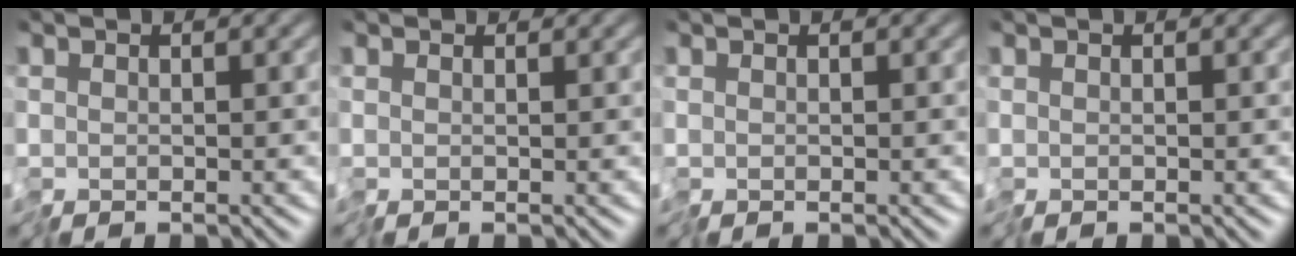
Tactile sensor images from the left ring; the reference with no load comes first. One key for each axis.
{"total": 0.5, "fx": 0.5, "fy": 0.2, "fz": 0.1, "tx": 0.000, "ty": 0.006, "tz": 0.007}
{"total": 0.0}
{"total": 0.0}